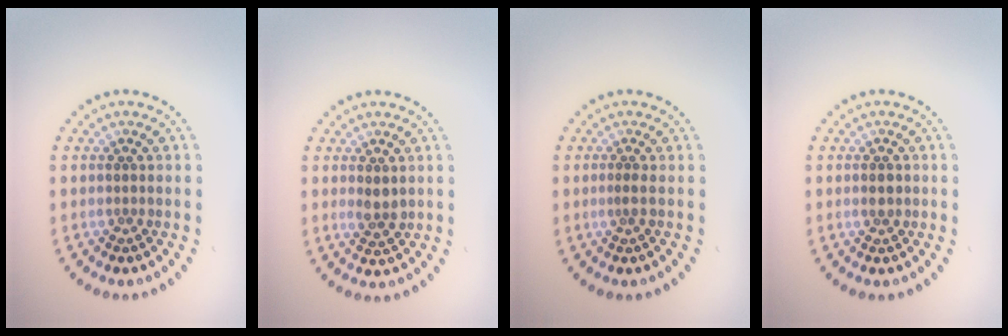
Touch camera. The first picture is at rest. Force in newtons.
{"total": 1.6, "press": 1.5, "slide": 0.5}
{"total": 0.6, "press": 0.4, "slide": 0.5}
{"total": 1.4, "press": 1.4, "slide": 0.0}